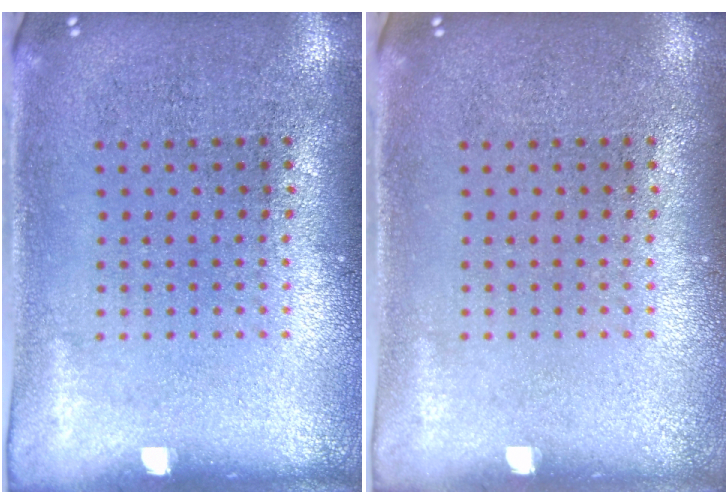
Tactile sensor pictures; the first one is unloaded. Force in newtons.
{"total": 0.0}